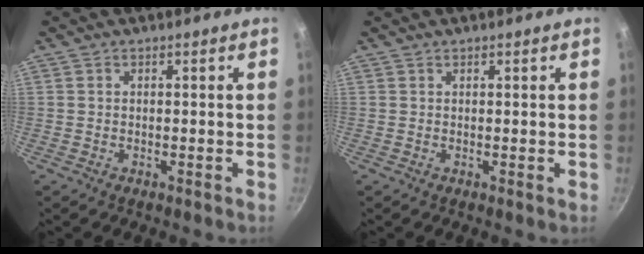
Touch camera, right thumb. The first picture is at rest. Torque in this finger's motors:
{"motor_torque": [-0.05, -0.10, 0.34, -0.14, 0.02]}